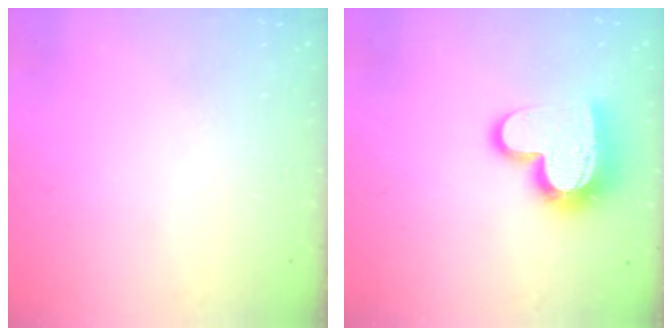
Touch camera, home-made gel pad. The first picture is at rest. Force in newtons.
{"total": 14.7, "press": 14.6, "slide": 1.1}